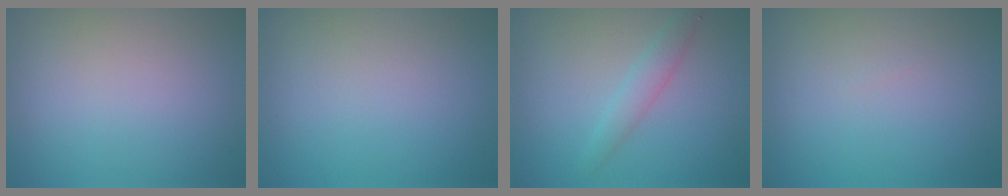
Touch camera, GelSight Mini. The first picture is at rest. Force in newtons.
{"total": 0.0}
{"total": 1.9, "press": 1.9, "slide": 0.1}
{"total": 0.0}